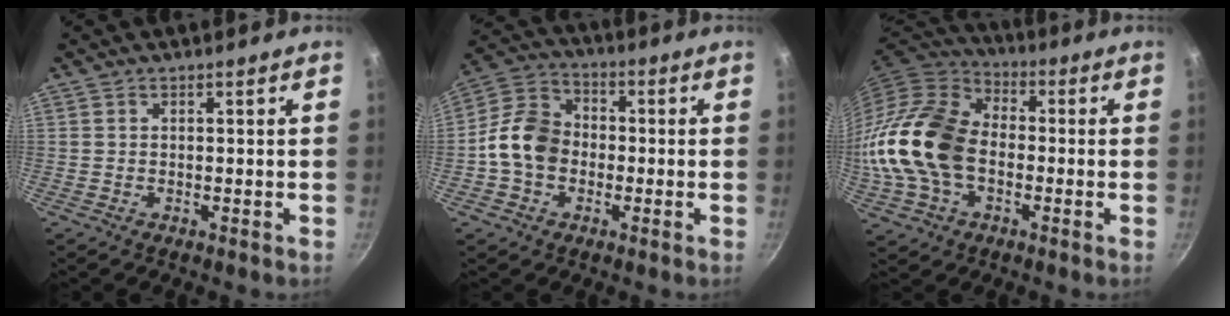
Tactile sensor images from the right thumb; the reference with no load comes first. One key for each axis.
{"total": 10.8, "fx": -1.8, "fy": 8.5, "fz": 6.5, "tx": -0.091, "ty": 0.031, "tz": -0.054}
{"total": 18.9, "fx": -2.3, "fy": 13.2, "fz": 13.3, "tx": -0.248, "ty": 0.033, "tz": -0.054}